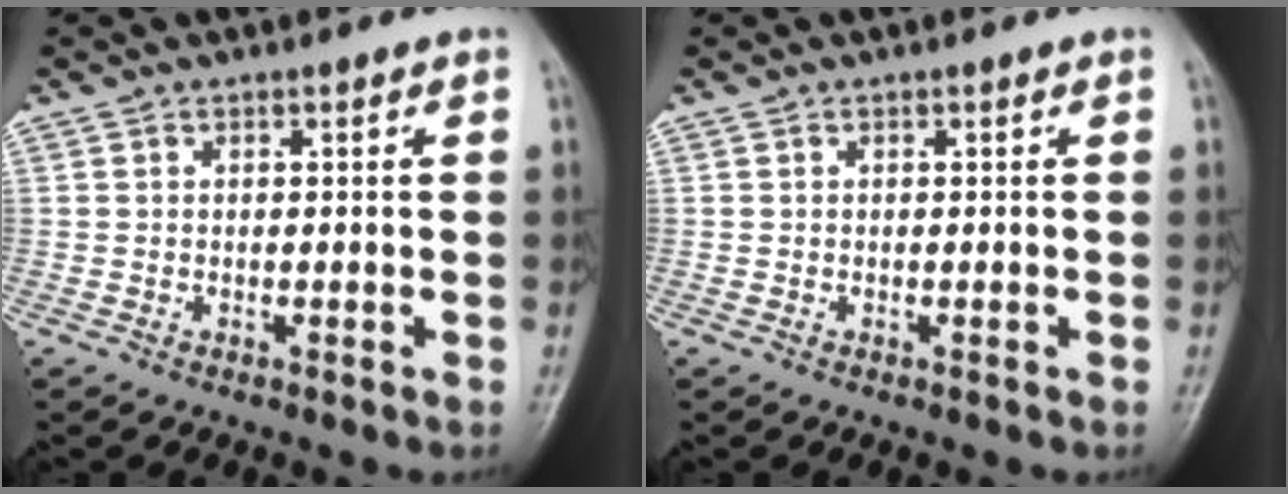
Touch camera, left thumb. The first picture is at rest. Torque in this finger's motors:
{"motor_torque": [-0.03, 0.03, -0.13, -0.04, 0.00]}